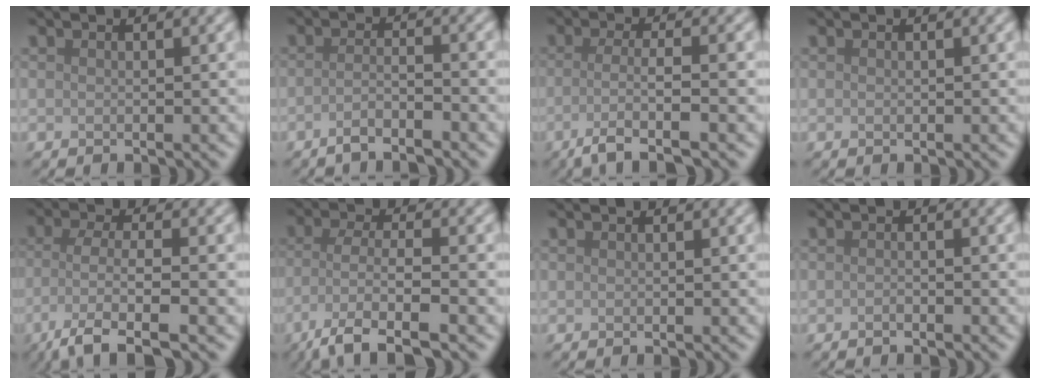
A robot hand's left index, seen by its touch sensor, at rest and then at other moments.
{"total": 2.5, "force": [-1.6, 0.6, 1.9], "torque": [-0.031, 0.004, -0.038]}
{"total": 4.6, "force": [-2.1, 0.9, 4.1], "torque": [-0.065, -0.001, -0.048]}
{"total": 0.0}
{"total": 5.8, "force": [-3.4, 1.4, 4.5], "torque": [-0.087, -0.005, -0.070]}
{"total": 6.4, "force": [-4.0, 1.5, 4.7], "torque": [-0.089, -0.006, -0.080]}
{"total": 0.0}
{"total": 0.8, "force": [-0.5, 0.2, 0.5], "torque": [-0.009, 0.000, -0.009]}